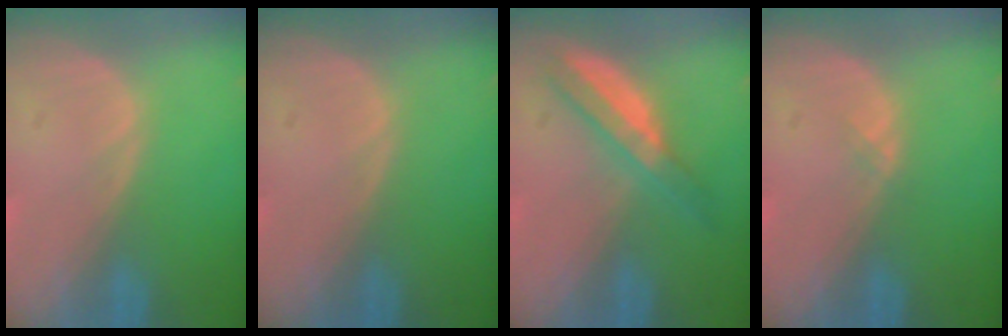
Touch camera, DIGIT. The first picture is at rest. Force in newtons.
{"total": 0.0}
{"total": 5.1, "press": 4.8, "slide": 1.7}
{"total": 0.8, "press": 0.5, "slide": 0.6}